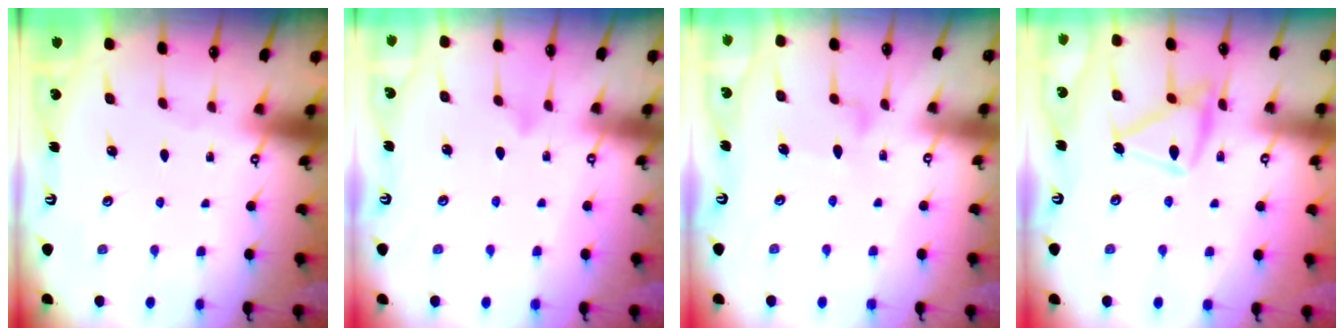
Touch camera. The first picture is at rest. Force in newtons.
{"total": 3.8, "press": 3.8, "slide": 0.4}
{"total": 7.1, "press": 7.1, "slide": 0.3}
{"total": 13.5, "press": 13.4, "slide": 0.7}